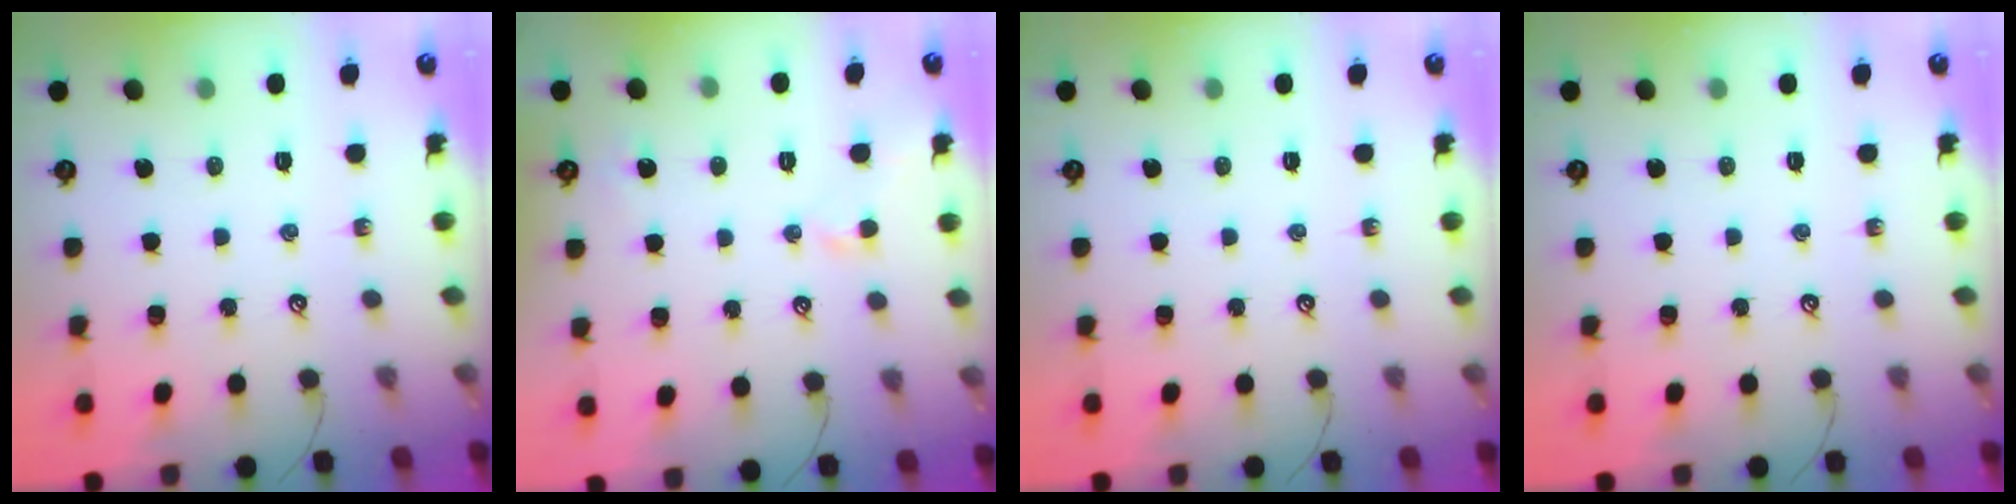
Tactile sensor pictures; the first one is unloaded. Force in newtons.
{"total": 0.5, "press": 0.1, "slide": 0.5}
{"total": 0.0}
{"total": 0.0}